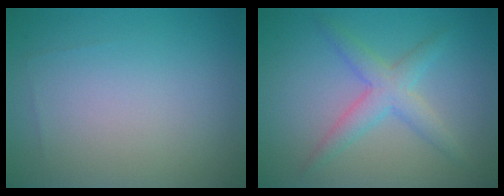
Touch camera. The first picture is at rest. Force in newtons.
{"total": 2.3, "press": 2.3, "slide": 0.1}